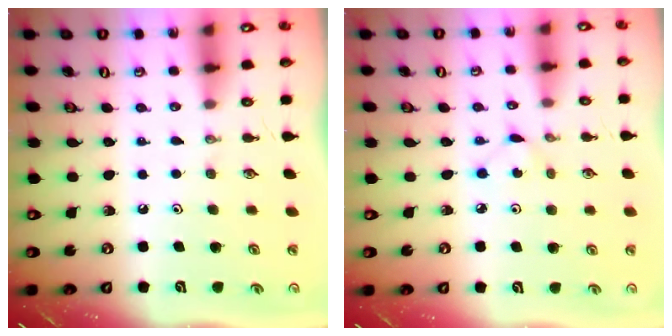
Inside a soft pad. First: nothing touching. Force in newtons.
{"total": 3.0, "press": 3.0, "slide": 0.3}